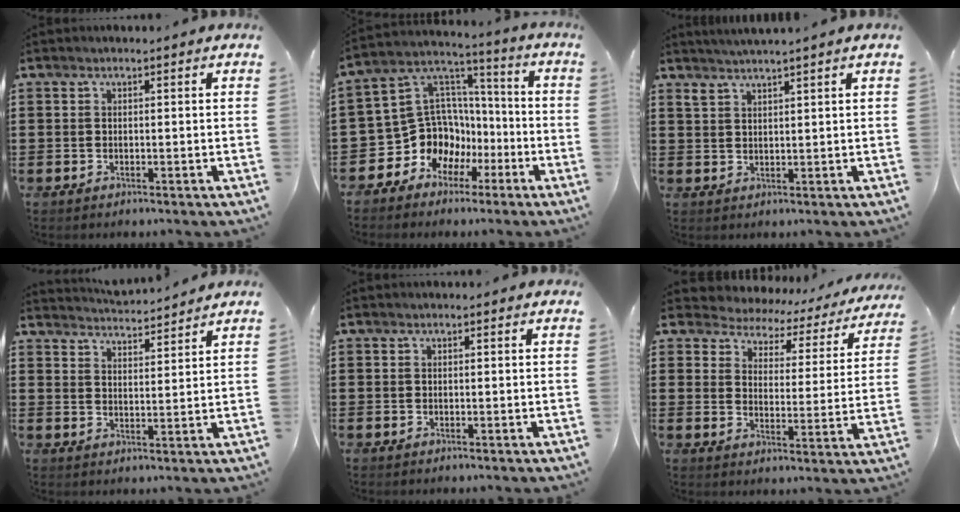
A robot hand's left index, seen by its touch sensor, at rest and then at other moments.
{"total": 10.9, "force": [-4.4, 9.8, 2.2], "torque": [-0.095, -0.011, -0.075]}
{"total": 2.0, "force": [1.8, -0.4, 0.6], "torque": [-0.015, 0.001, 0.035]}
{"total": 3.5, "force": [3.5, -0.4, 0.0], "torque": [-0.013, -0.024, 0.060]}
{"total": 0.0}
{"total": 3.2, "force": [3.0, 1.2, -0.1], "torque": [-0.025, -0.024, 0.042]}